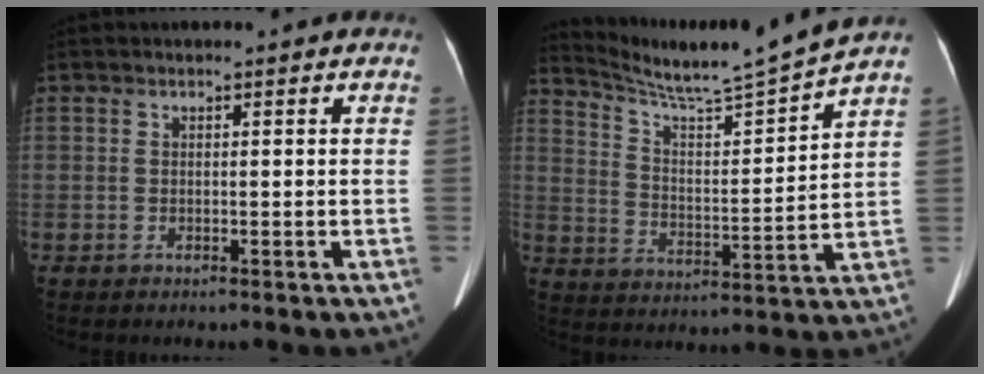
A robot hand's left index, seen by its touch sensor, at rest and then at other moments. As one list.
[{"total": 10.4, "force": [9.8, -2.4, 2.6], "torque": [-0.063, -0.025, 0.176]}]